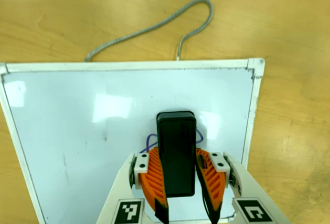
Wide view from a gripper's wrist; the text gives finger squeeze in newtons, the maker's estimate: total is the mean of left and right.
{"total": 13.6, "left": 13.2, "right": 14.0}